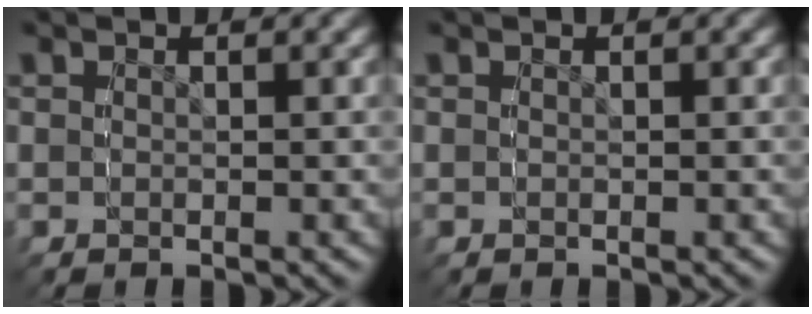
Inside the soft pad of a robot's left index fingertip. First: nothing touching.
{"total": 0.0}